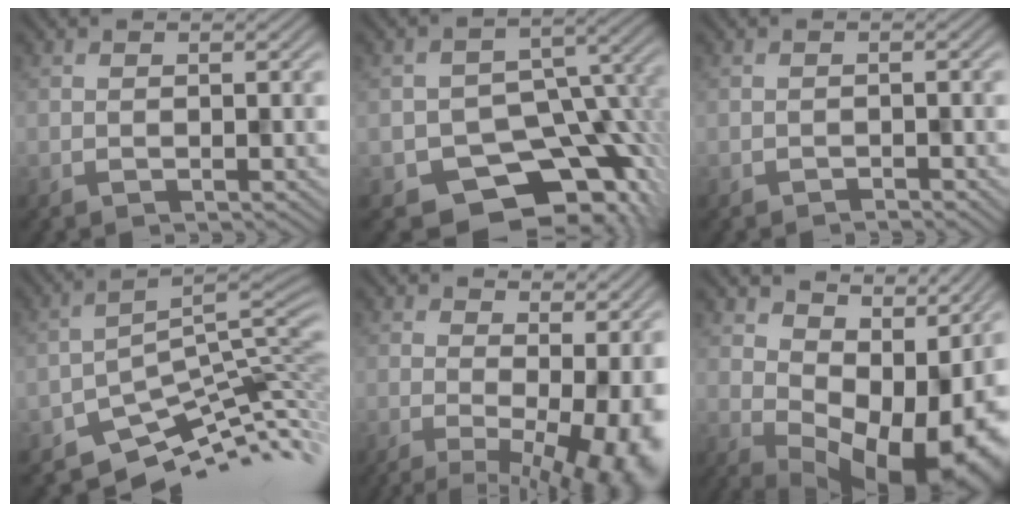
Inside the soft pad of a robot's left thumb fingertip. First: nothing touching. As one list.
[{"total": 12.8, "force": [-7.3, 8.6, 6.0], "torque": [-0.072, -0.015, -0.088]}, {"total": 1.2, "force": [-1.2, 0.0, 0.0], "torque": [0.008, 0.004, -0.019]}, {"total": 7.1, "force": [-5.7, 2.2, 3.7], "torque": [-0.058, -0.001, -0.091]}, {"total": 10.7, "force": [-0.9, 4.2, 9.7], "torque": [-0.125, -0.012, 0.014]}, {"total": 13.9, "force": [2.7, 9.1, 10.1], "torque": [-0.101, -0.009, 0.085]}]